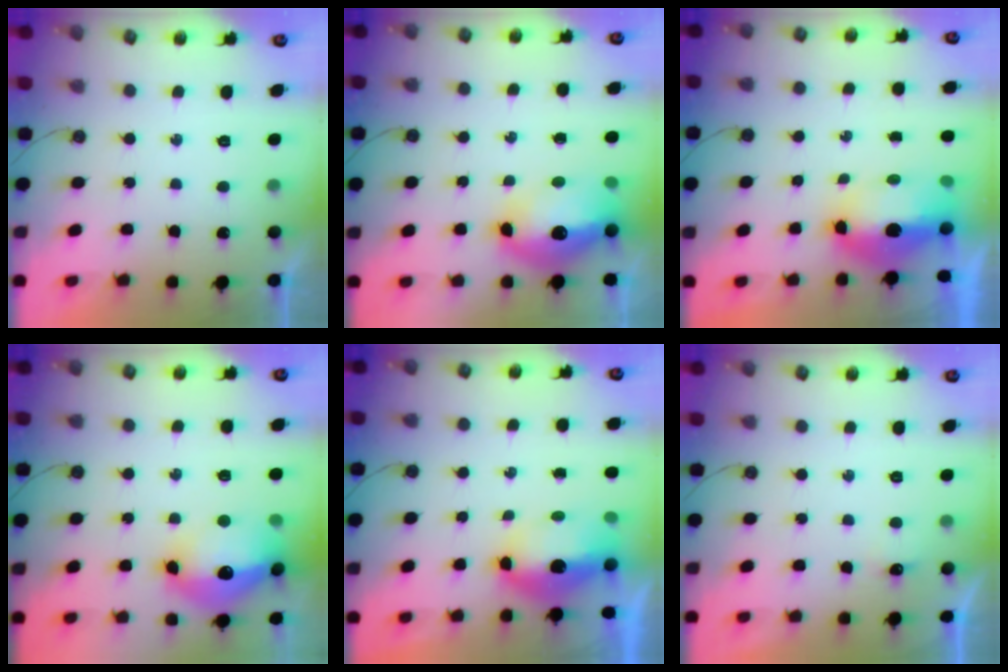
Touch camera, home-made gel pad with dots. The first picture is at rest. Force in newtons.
{"total": 14.8, "press": 14.7, "slide": 1.6}
{"total": 13.2, "press": 10.2, "slide": 8.4}
{"total": 17.8, "press": 17.7, "slide": 1.7}
{"total": 7.8, "press": 7.7, "slide": 0.8}
{"total": 6.9, "press": 2.7, "slide": 6.4}